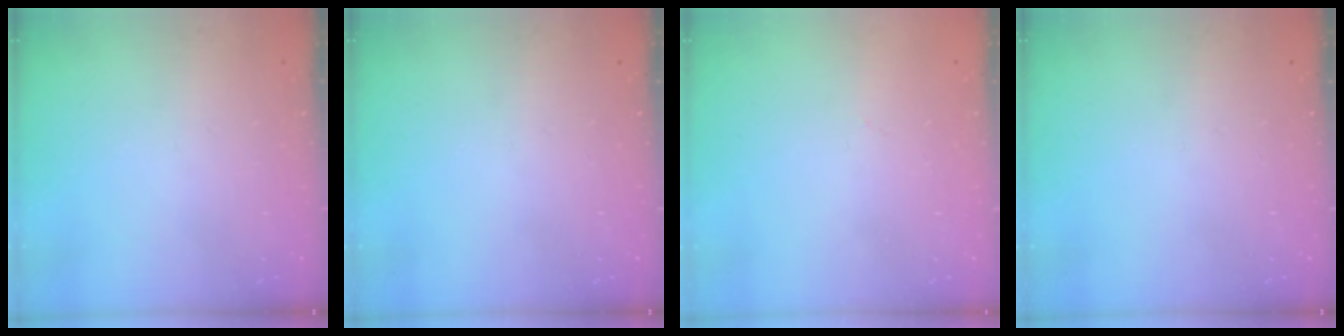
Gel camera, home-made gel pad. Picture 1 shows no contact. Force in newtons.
{"total": 0.0}
{"total": 0.0}
{"total": 0.0}